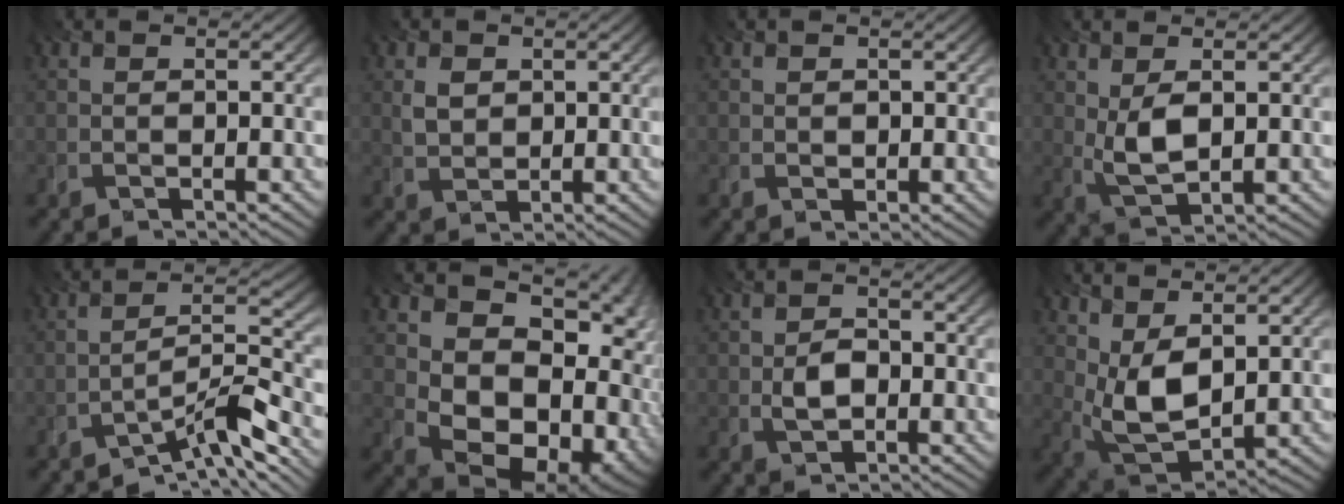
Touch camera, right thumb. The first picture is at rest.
{"total": 3.0, "force": [1.1, 2.2, 1.7], "torque": [-0.045, 0.002, 0.021]}
{"total": 1.3, "force": [0.5, 1.1, 0.4], "torque": [-0.014, -0.003, 0.006]}
{"total": 4.7, "force": [0.7, 2.5, 4.0], "torque": [-0.094, -0.003, 0.023]}
{"total": 6.8, "force": [-5.2, 1.1, 4.3], "torque": [-0.073, 0.012, -0.096]}
{"total": 17.6, "force": [1.6, 13.6, 11.0], "torque": [-0.152, -0.036, 0.061]}
{"total": 2.9, "force": [-0.6, 1.9, 2.1], "torque": [-0.043, 0.001, -0.012]}
{"total": 8.5, "force": [2.6, 4.6, 6.7], "torque": [-0.168, -0.003, 0.055]}